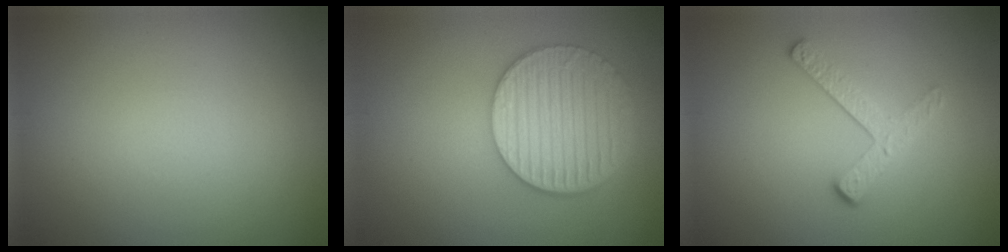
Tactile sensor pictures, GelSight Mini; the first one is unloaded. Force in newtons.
{"total": 5.5, "press": 4.9, "slide": 2.5}
{"total": 2.3, "press": 1.7, "slide": 1.6}